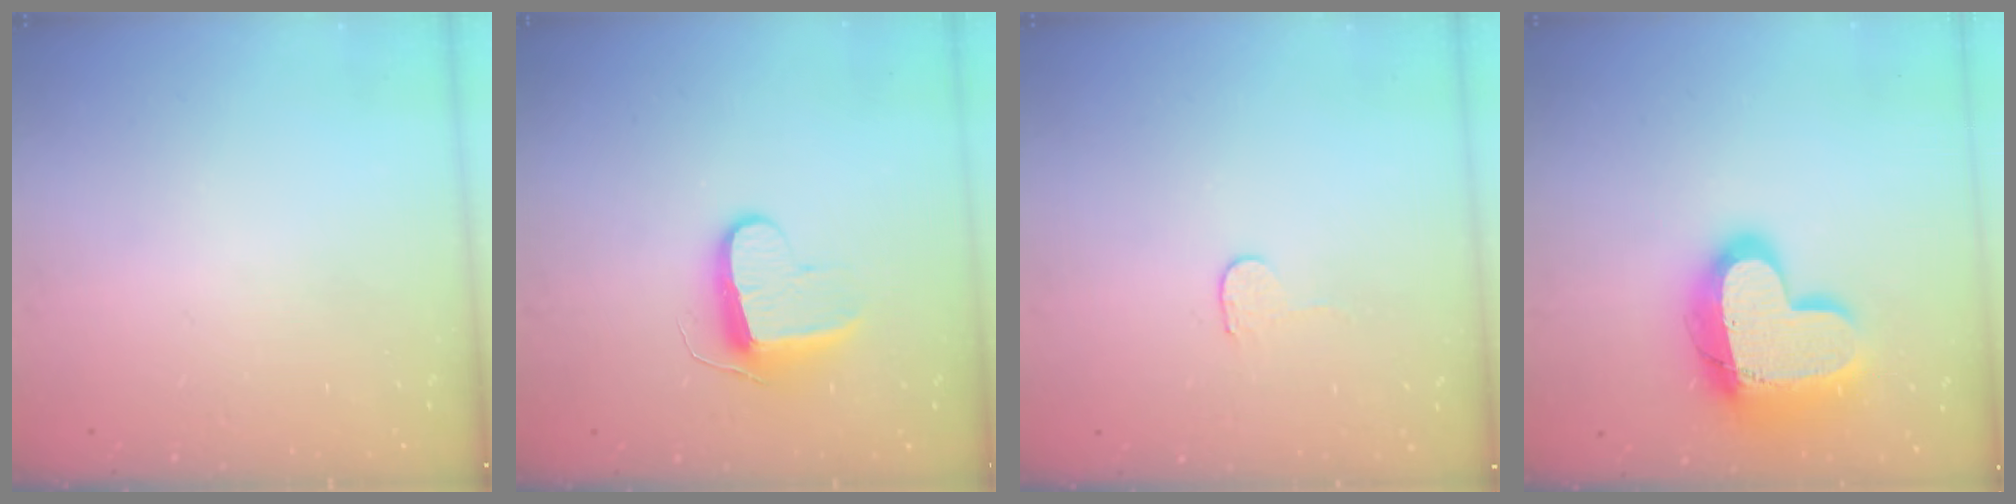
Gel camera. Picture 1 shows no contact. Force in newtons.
{"total": 9.4, "press": 9.4, "slide": 0.5}
{"total": 2.3, "press": 2.3, "slide": 0.2}
{"total": 18.9, "press": 18.8, "slide": 1.5}